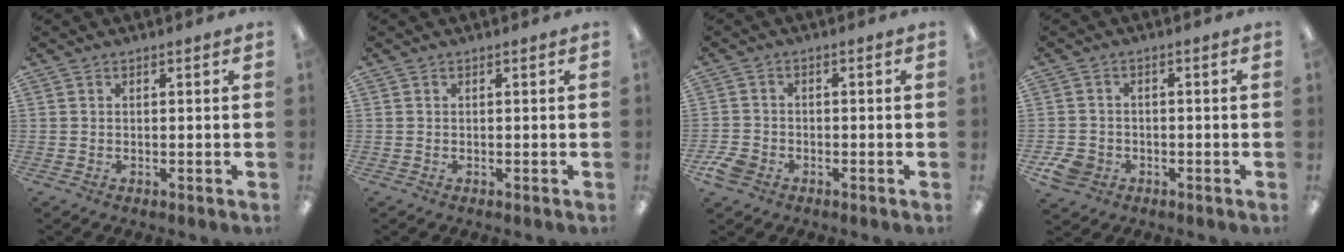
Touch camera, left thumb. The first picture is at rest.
{"total": 0.0}
{"total": 4.5, "force": [-2.9, 3.1, 1.6], "torque": [-0.039, 0.008, -0.055]}
{"total": 5.0, "force": [-2.7, 4.0, 1.5], "torque": [-0.041, 0.009, -0.051]}